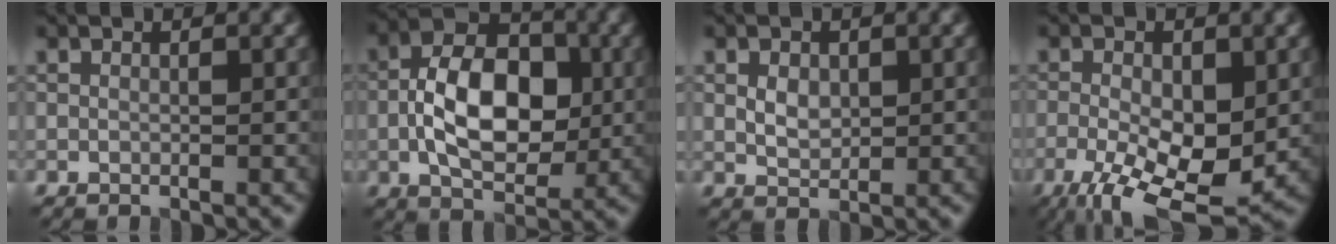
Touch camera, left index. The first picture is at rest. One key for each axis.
{"total": 8.7, "fx": -0.8, "fy": 5.0, "fz": 7.0, "tx": -0.118, "ty": 0.011, "tz": -0.021}
{"total": 2.1, "fx": 0.5, "fy": 1.5, "fz": 1.4, "tx": -0.027, "ty": -0.001, "tz": 0.009}
{"total": 9.1, "fx": -3.1, "fy": 3.8, "fz": 7.7, "tx": -0.141, "ty": -0.014, "tz": -0.049}